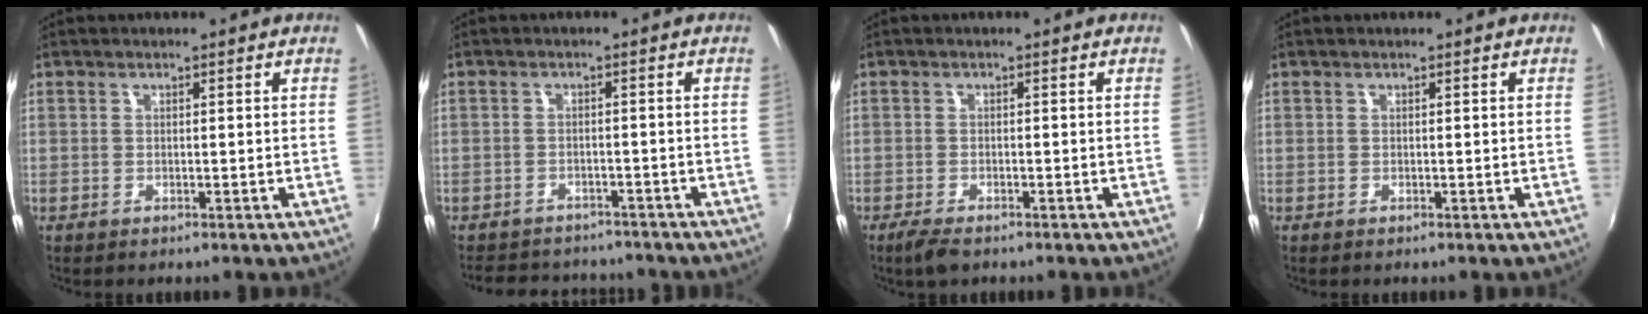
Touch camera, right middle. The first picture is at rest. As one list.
[{"total": 10.0, "force": [-8.7, 4.1, 2.7], "torque": [-0.068, 0.008, -0.121]}, {"total": 3.3, "force": [-2.4, 1.0, 2.0], "torque": [-0.050, -0.011, -0.045]}, {"total": 0.0}]